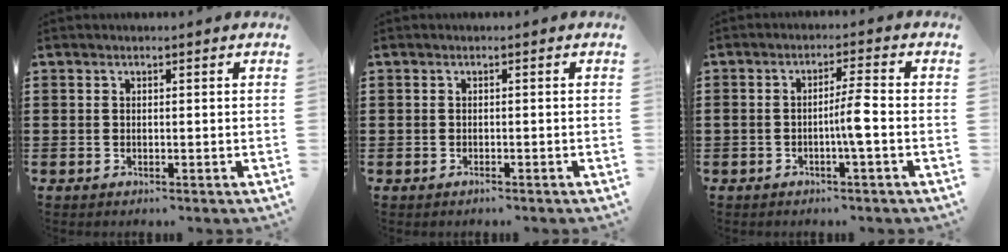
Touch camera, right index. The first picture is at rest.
{"total": 0.6, "force": [-0.5, 0.2, 0.0], "torque": [0.000, 0.001, -0.011]}
{"total": 4.2, "force": [-1.4, -0.2, 3.9], "torque": [-0.071, -0.003, -0.029]}